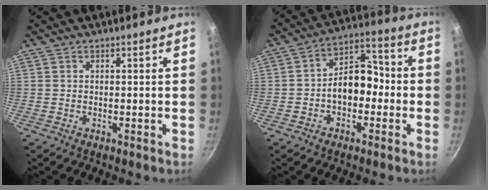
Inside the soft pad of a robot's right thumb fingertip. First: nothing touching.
{"total": 10.4, "force": [-2.0, 7.1, 7.4], "torque": [-0.067, 0.047, -0.044]}